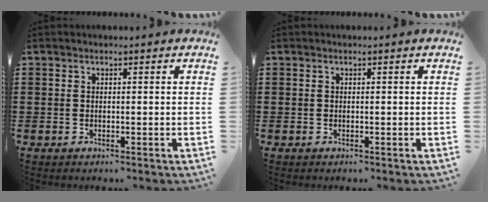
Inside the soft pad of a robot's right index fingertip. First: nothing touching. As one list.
[{"total": 0.0}]